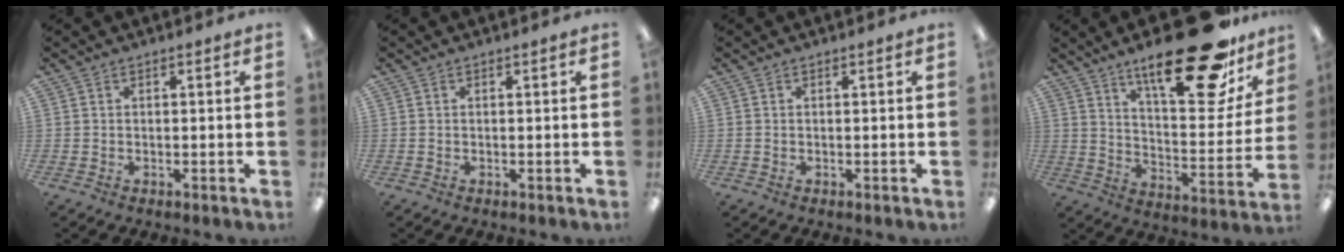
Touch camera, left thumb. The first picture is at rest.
{"total": 0.0}
{"total": 0.0}
{"total": 26.7, "force": [18.8, 8.6, 16.9], "torque": [-0.239, -0.119, 0.302]}